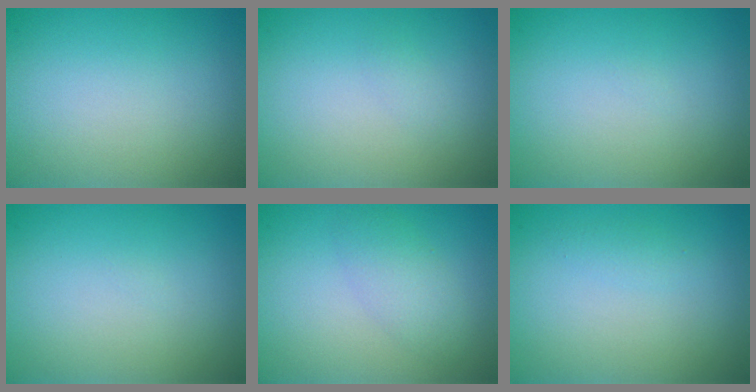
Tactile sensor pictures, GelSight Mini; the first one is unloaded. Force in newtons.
{"total": 0.6, "press": 0.6, "slide": 0.1}
{"total": 0.0}
{"total": 0.0}
{"total": 2.4, "press": 2.4, "slide": 0.1}
{"total": 0.7, "press": 0.7, "slide": 0.0}